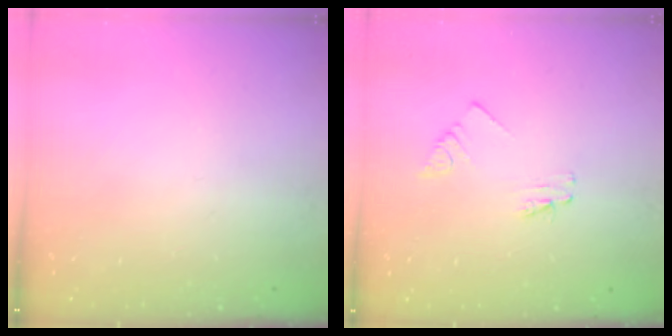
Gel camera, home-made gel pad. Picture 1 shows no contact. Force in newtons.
{"total": 1.6, "press": 1.6, "slide": 0.2}